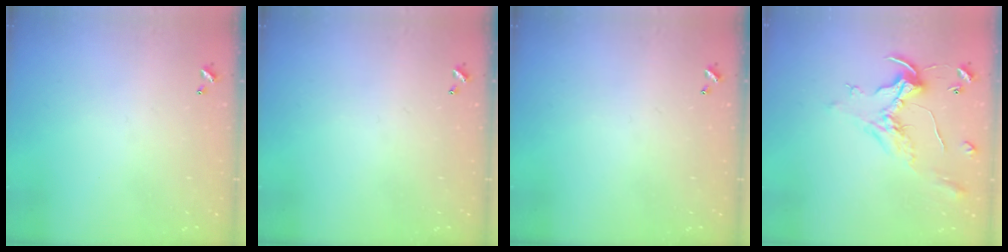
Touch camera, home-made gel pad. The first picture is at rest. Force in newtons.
{"total": 0.0}
{"total": 0.0}
{"total": 0.8, "press": 0.5, "slide": 0.6}